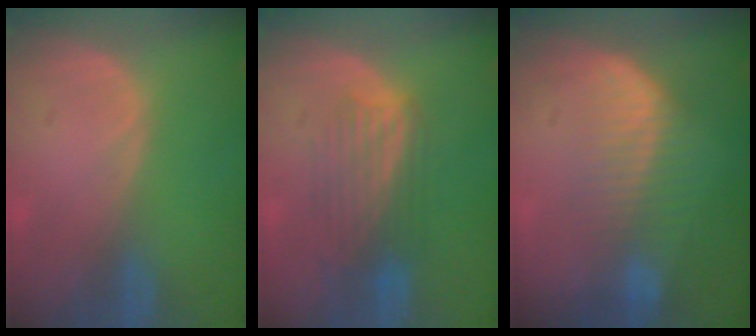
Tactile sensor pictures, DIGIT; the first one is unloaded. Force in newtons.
{"total": 5.6, "press": 5.6, "slide": 0.4}
{"total": 7.2, "press": 6.6, "slide": 3.0}